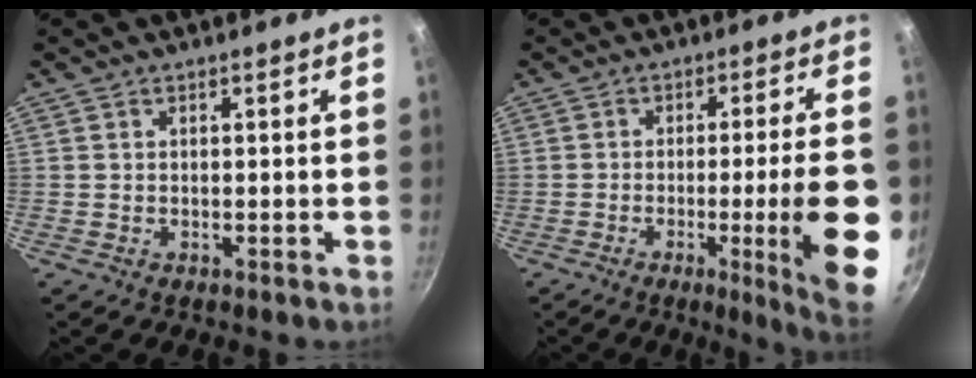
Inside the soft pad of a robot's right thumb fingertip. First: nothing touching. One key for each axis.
{"total": 15.1, "fx": -3.7, "fy": 1.0, "fz": 14.6, "tx": -0.185, "ty": 0.013, "tz": -0.044}